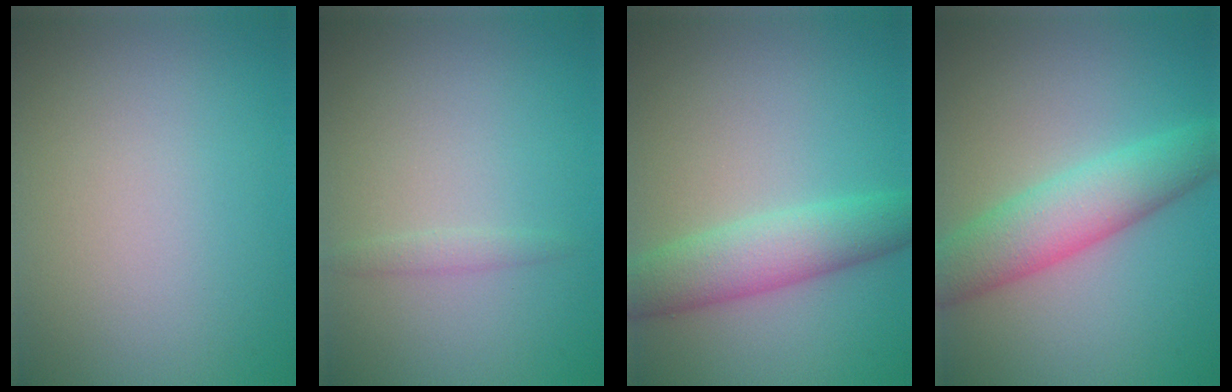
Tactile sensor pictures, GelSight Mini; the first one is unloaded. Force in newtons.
{"total": 0.8, "press": 0.8, "slide": 0.0}
{"total": 4.8, "press": 4.8, "slide": 0.2}
{"total": 5.6, "press": 5.6, "slide": 0.3}